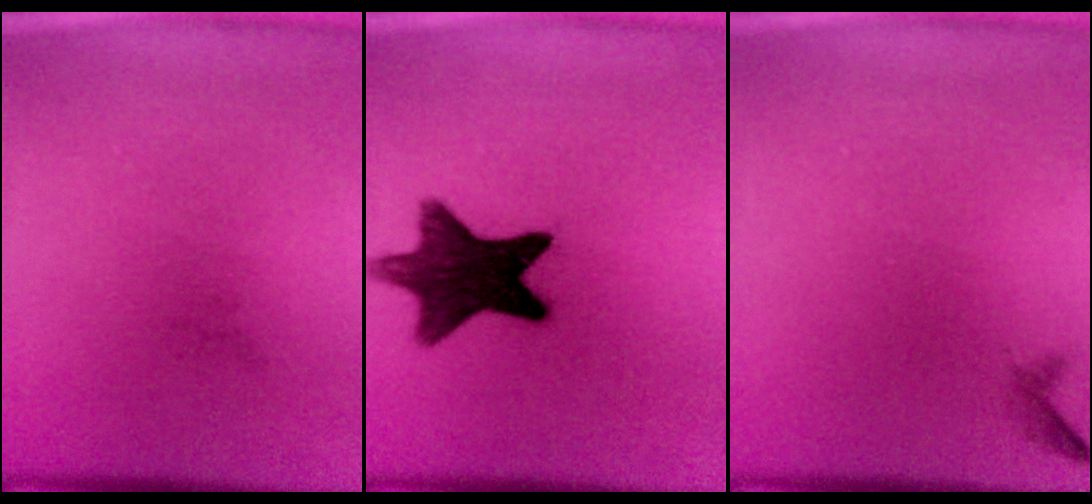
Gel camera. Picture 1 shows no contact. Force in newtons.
{"total": 12.5}
{"total": 0.6}